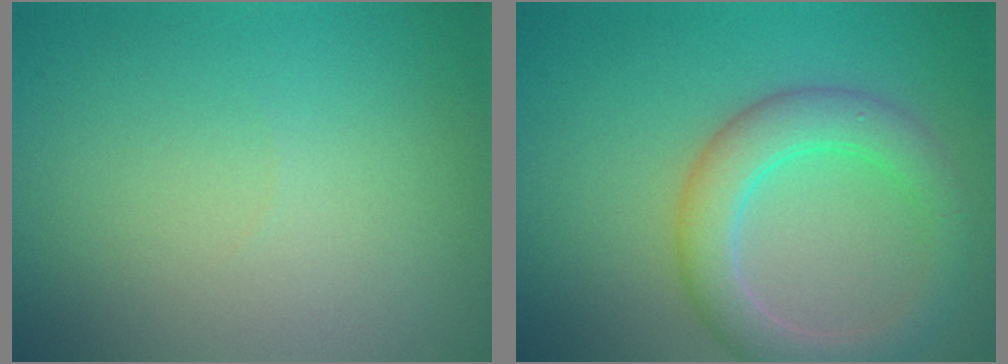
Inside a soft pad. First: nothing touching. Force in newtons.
{"total": 4.9, "press": 4.9, "slide": 0.3}